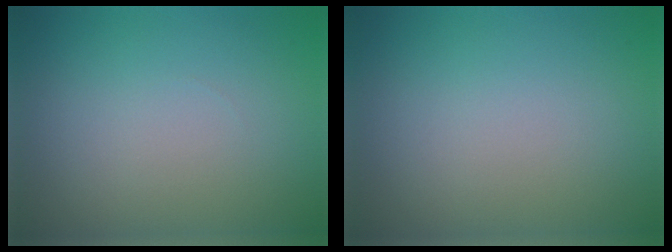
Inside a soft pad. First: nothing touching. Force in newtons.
{"total": 0.0}